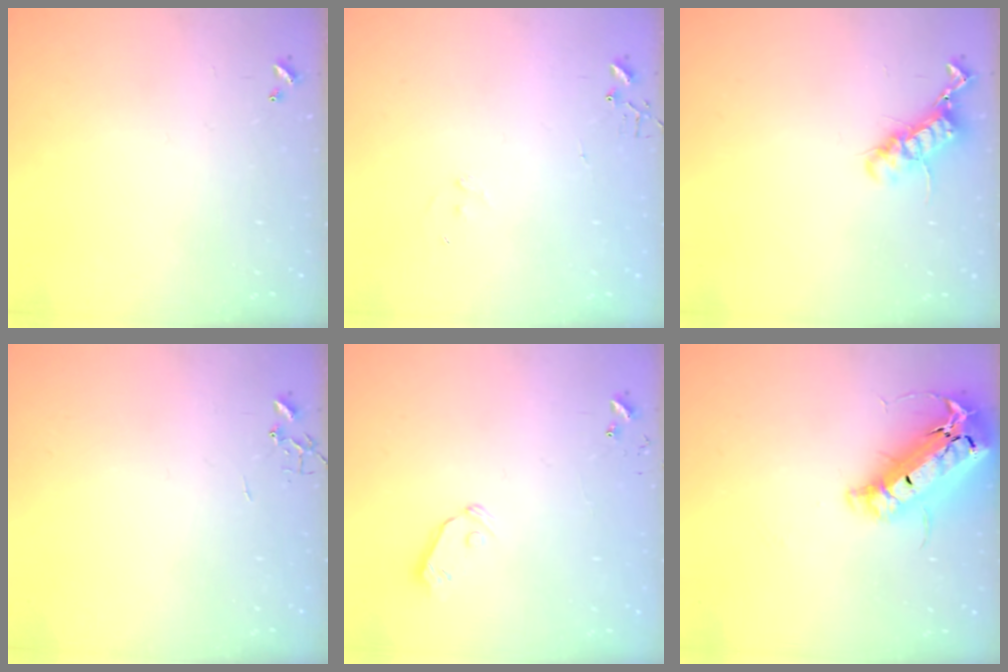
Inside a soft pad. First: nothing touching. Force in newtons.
{"total": 6.8, "press": 6.8, "slide": 0.5}
{"total": 11.9, "press": 11.8, "slide": 0.9}
{"total": 0.0}
{"total": 5.4, "press": 5.3, "slide": 0.9}
{"total": 25.0, "press": 24.5, "slide": 4.9}